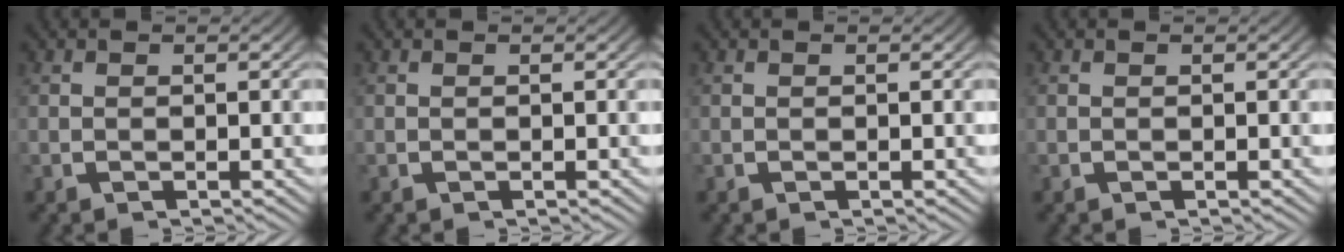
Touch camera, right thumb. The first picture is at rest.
{"total": 0.0}
{"total": 0.0}
{"total": 0.0}